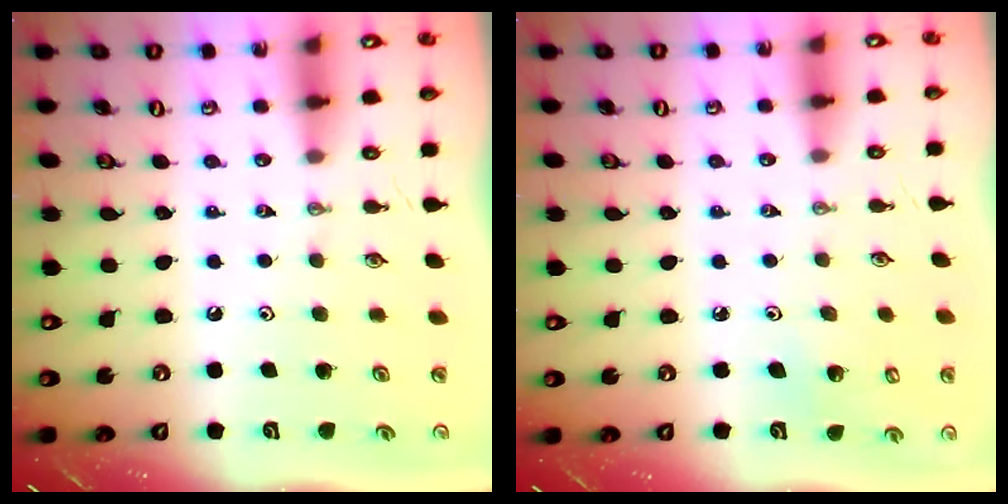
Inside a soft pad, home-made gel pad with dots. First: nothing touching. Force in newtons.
{"total": 3.3, "press": 3.3, "slide": 0.5}